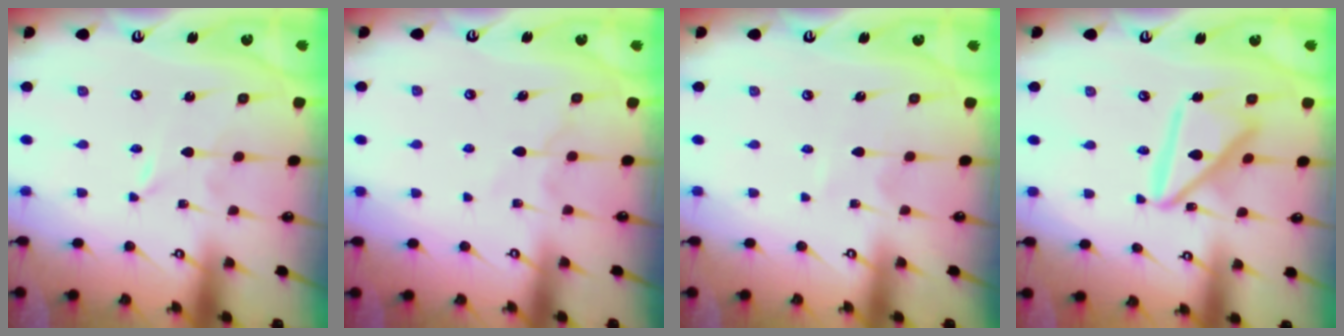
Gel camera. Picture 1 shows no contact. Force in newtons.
{"total": 6.3, "press": 6.3, "slide": 0.9}
{"total": 1.7, "press": 1.6, "slide": 0.2}
{"total": 15.5, "press": 15.5, "slide": 1.6}